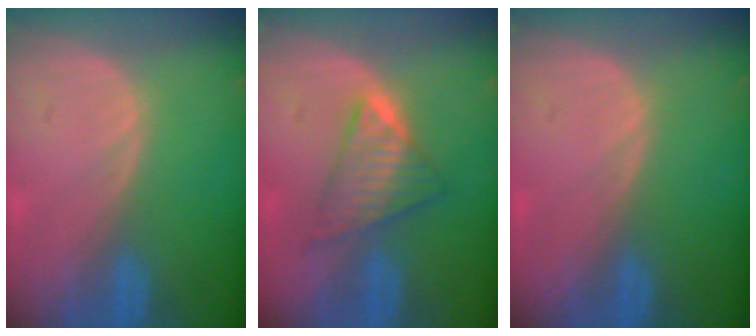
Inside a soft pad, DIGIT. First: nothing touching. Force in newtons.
{"total": 5.9, "press": 5.8, "slide": 0.8}
{"total": 0.0}